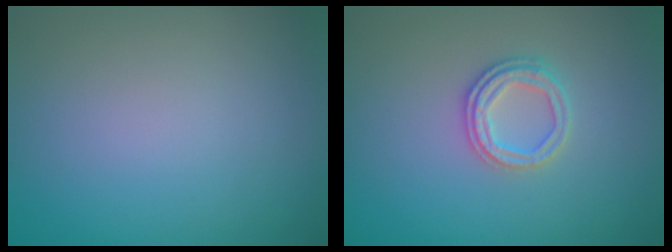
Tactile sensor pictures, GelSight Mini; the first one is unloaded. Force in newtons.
{"total": 2.5, "press": 2.4, "slide": 0.8}